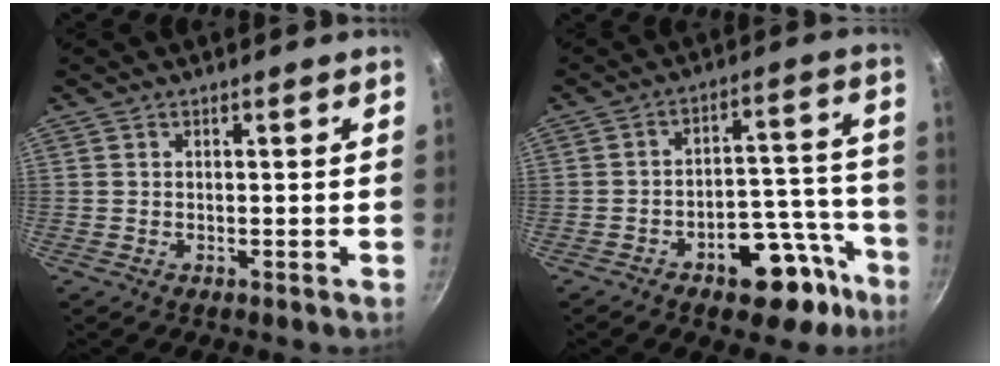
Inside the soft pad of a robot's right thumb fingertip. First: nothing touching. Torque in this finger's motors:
{"motor_torque": [3.05, 1.96, 0.88, -0.78, 0.05]}